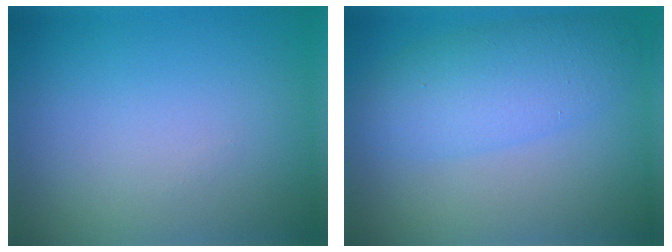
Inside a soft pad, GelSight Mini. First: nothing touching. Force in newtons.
{"total": 4.9, "press": 4.9, "slide": 0.1}